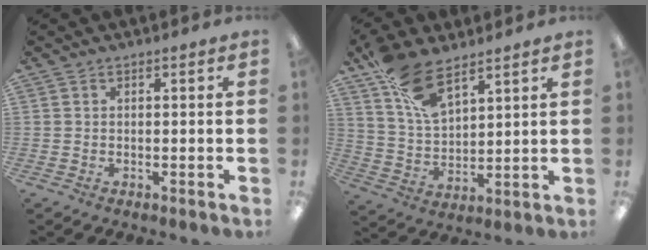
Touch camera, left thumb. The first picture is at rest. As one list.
[{"total": 12.6, "force": [8.8, 5.5, 7.1], "torque": [-0.143, -0.034, 0.165]}]